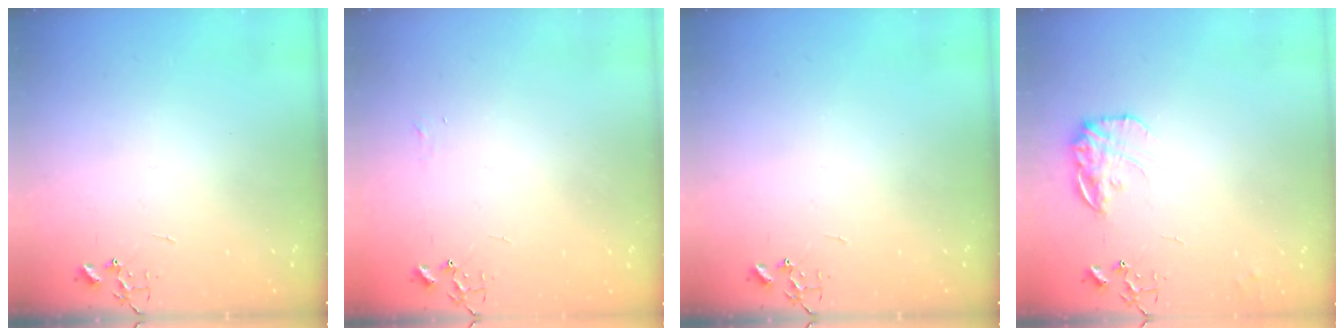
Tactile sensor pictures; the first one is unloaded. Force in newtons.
{"total": 3.8, "press": 3.8, "slide": 0.6}
{"total": 0.0}
{"total": 12.9, "press": 12.8, "slide": 0.6}